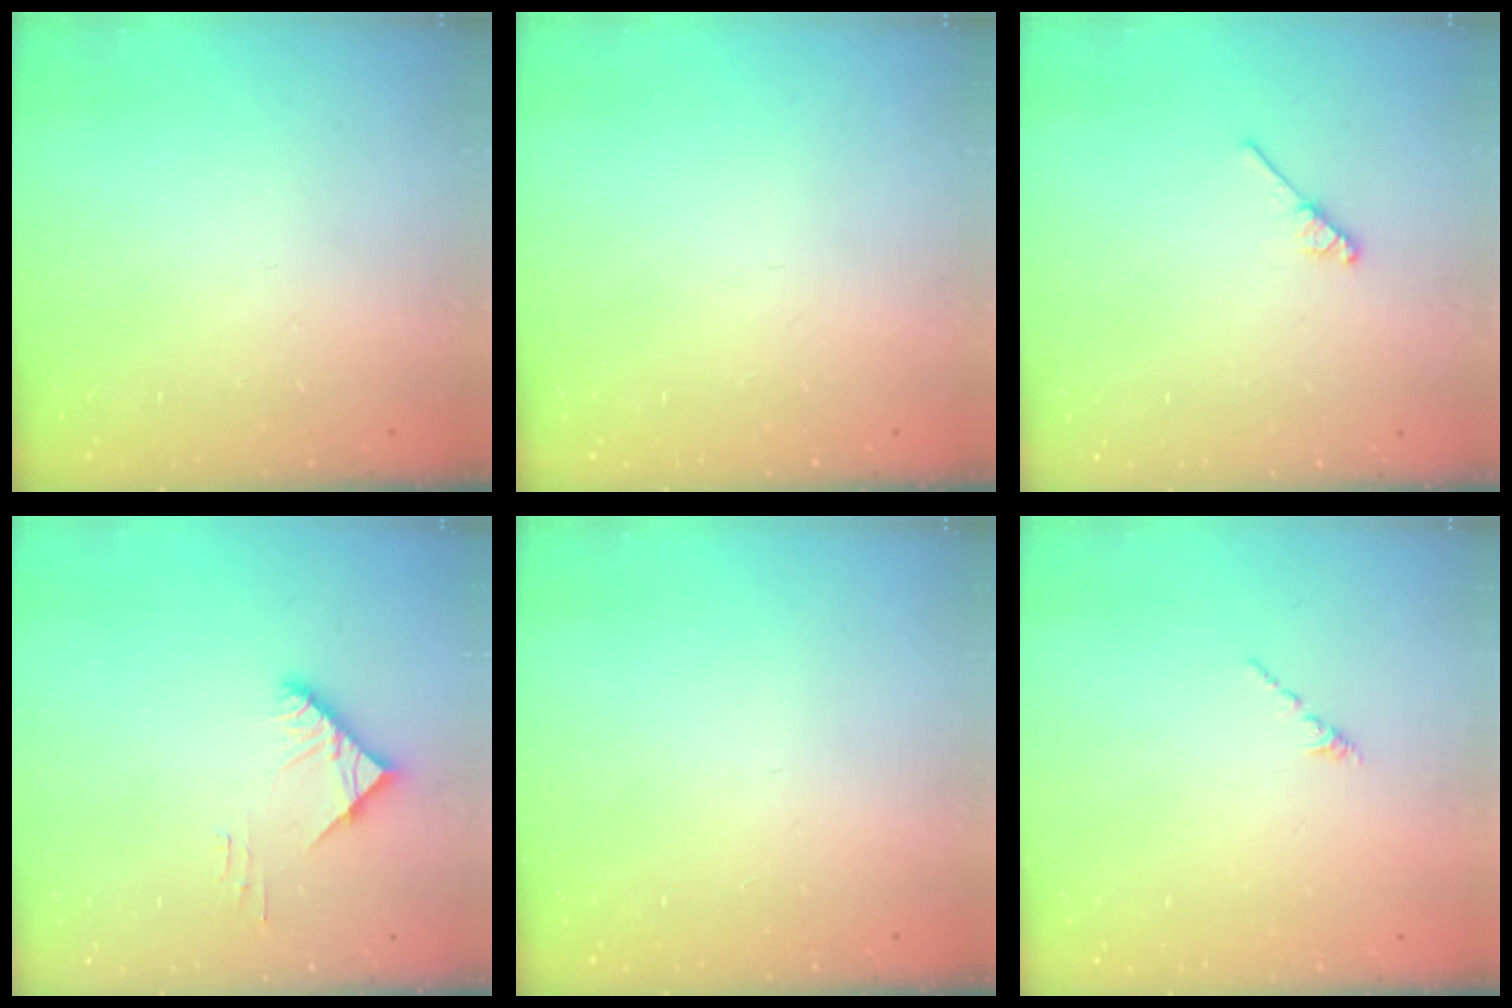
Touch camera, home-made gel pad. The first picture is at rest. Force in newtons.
{"total": 0.0}
{"total": 4.5, "press": 4.4, "slide": 0.7}
{"total": 5.2, "press": 5.1, "slide": 0.7}
{"total": 0.0}
{"total": 0.6, "press": 0.5, "slide": 0.3}